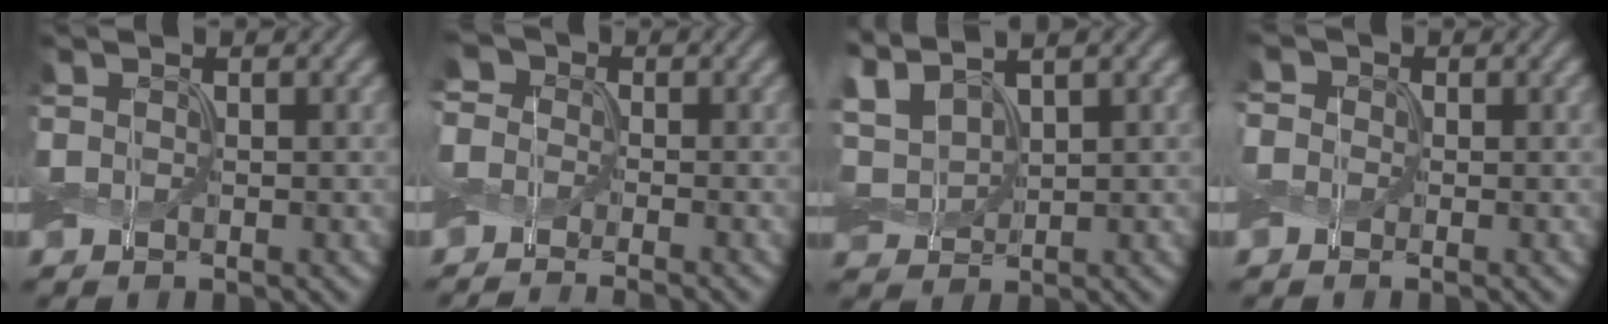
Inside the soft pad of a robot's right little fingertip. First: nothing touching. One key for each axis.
{"total": 5.8, "fx": -1.6, "fy": 4.6, "fz": 3.2, "tx": -0.054, "ty": 0.006, "tz": -0.058}
{"total": 3.9, "fx": 2.0, "fy": 1.9, "fz": 2.7, "tx": -0.072, "ty": 0.018, "tz": 0.036}
{"total": 2.6, "fx": 1.0, "fy": 2.1, "fz": 1.1, "tx": -0.026, "ty": 0.014, "tz": -0.006}